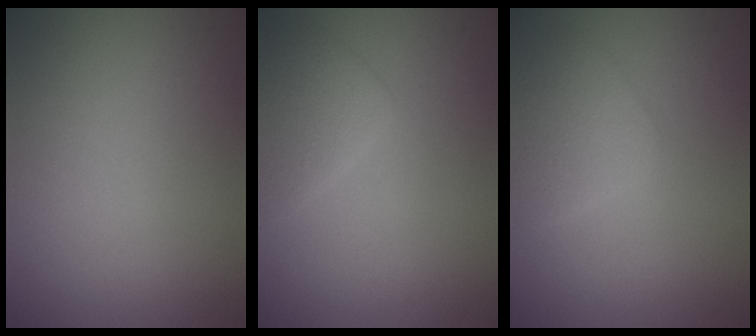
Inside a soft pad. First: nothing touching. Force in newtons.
{"total": 2.2, "press": 2.2, "slide": 0.1}
{"total": 2.2, "press": 2.2, "slide": 0.2}